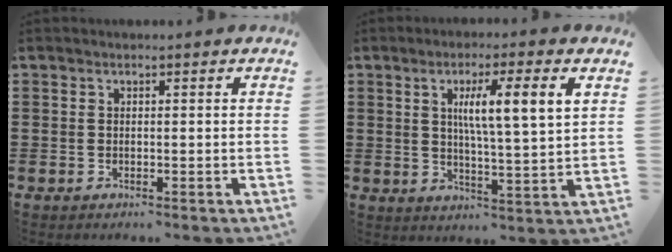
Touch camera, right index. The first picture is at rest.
{"total": 6.7, "force": [2.2, 0.4, 6.3], "torque": [-0.118, -0.006, 0.032]}